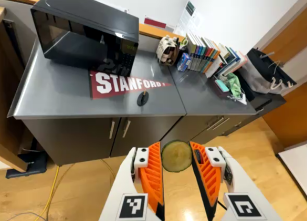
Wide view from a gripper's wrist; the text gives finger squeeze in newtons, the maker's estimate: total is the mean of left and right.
{"total": 4.9, "left": 4.9, "right": 4.9}